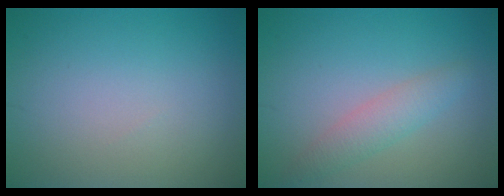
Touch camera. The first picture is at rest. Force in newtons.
{"total": 2.3, "press": 2.3, "slide": 0.0}